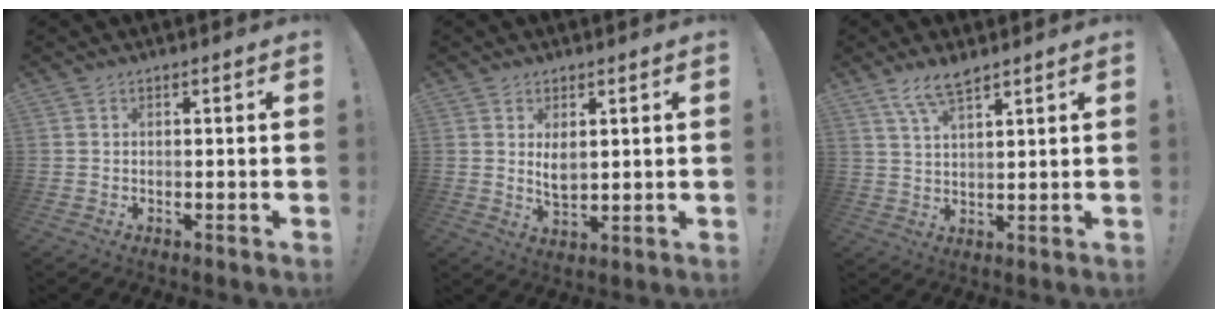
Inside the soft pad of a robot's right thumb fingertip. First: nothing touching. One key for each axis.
{"total": 4.5, "fx": 1.9, "fy": 2.3, "fz": 3.4, "tx": -0.040, "ty": -0.016, "tz": 0.031}
{"total": 6.4, "fx": 4.8, "fy": 1.6, "fz": 3.9, "tx": -0.083, "ty": -0.018, "tz": 0.090}